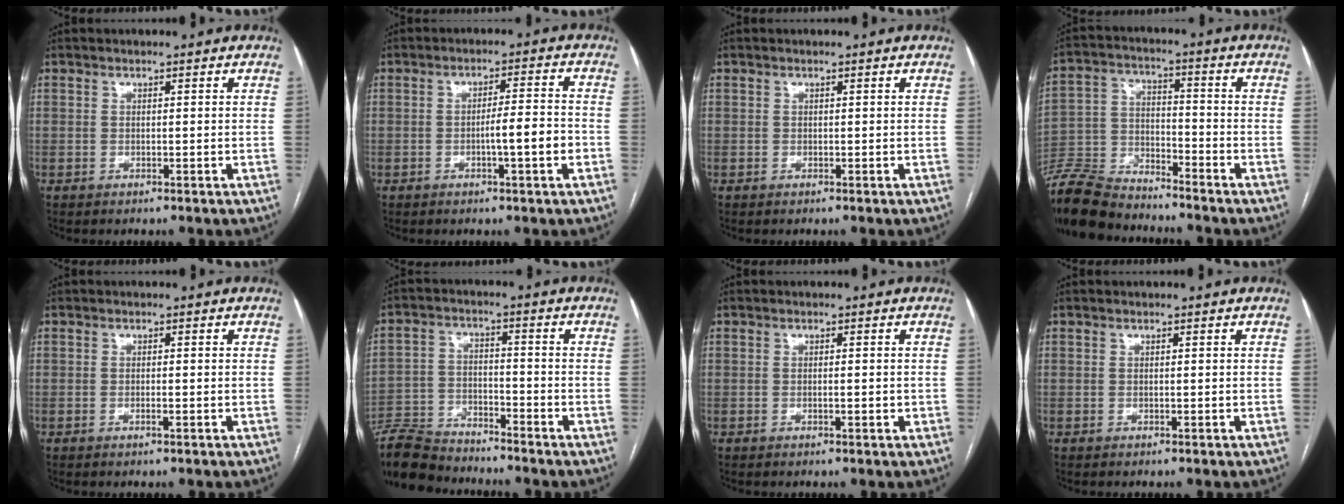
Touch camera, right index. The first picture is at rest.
{"total": 6.6, "force": [-2.0, 0.0, 6.3], "torque": [-0.099, 0.008, -0.032]}
{"total": 0.0}
{"total": 11.9, "force": [-11.3, 2.8, 2.5], "torque": [-0.054, 0.001, -0.219]}
{"total": 0.9, "force": [-0.4, 0.0, 0.8], "torque": [-0.019, -0.001, -0.006]}
{"total": 9.3, "force": [-9.0, 1.9, 1.6], "torque": [-0.038, -0.006, -0.172]}
{"total": 1.3, "force": [-0.3, 0.2, 1.2], "torque": [-0.022, -0.001, -0.004]}
{"total": 0.0}